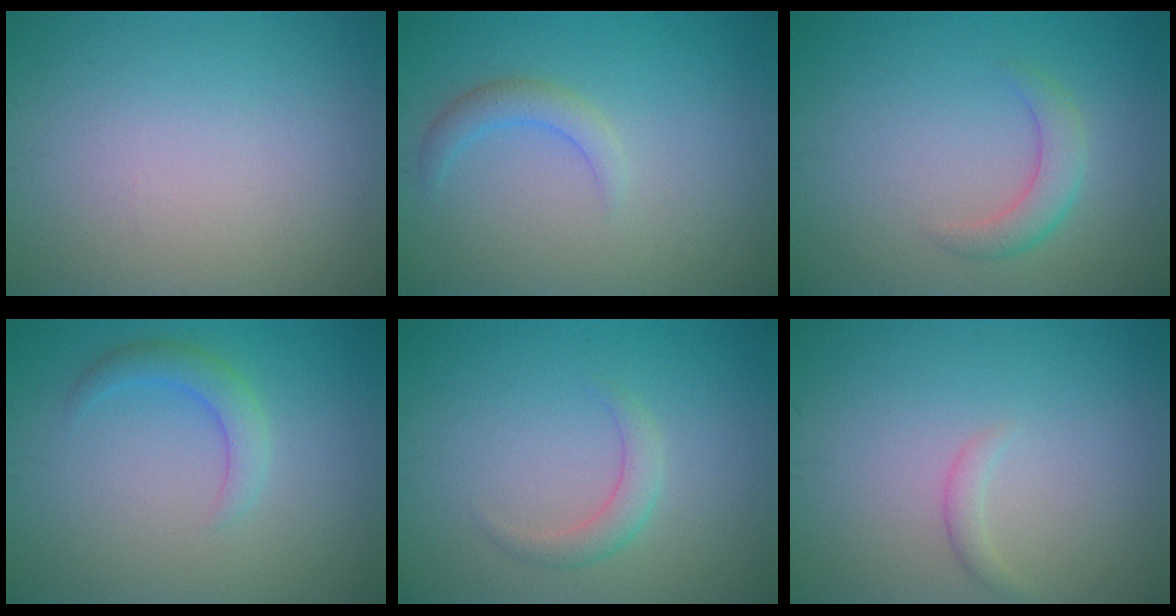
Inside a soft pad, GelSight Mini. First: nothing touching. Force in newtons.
{"total": 1.9, "press": 1.9, "slide": 0.2}
{"total": 2.4, "press": 2.4, "slide": 0.2}
{"total": 2.3, "press": 2.3, "slide": 0.1}
{"total": 1.8, "press": 1.8, "slide": 0.0}
{"total": 1.0, "press": 1.0, "slide": 0.1}